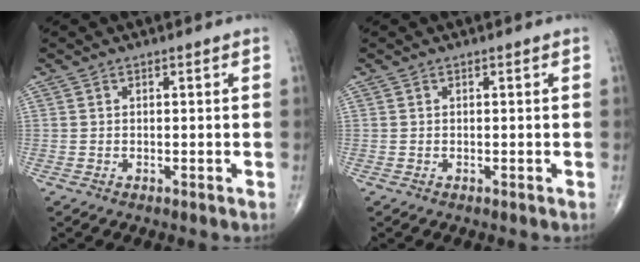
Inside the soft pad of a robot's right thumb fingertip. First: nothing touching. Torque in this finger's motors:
{"motor_torque": [-0.05, 0.05, -0.06, 0.06, 0.01]}